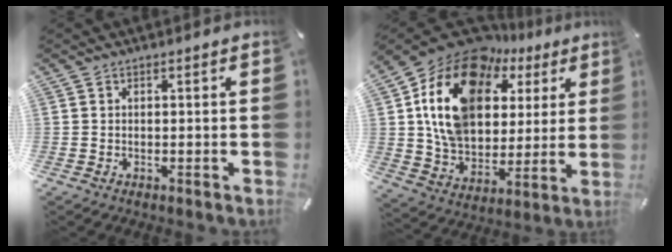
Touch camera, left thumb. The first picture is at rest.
{"total": 19.5, "force": [8.9, 13.5, 10.7], "torque": [-0.239, -0.062, 0.153]}